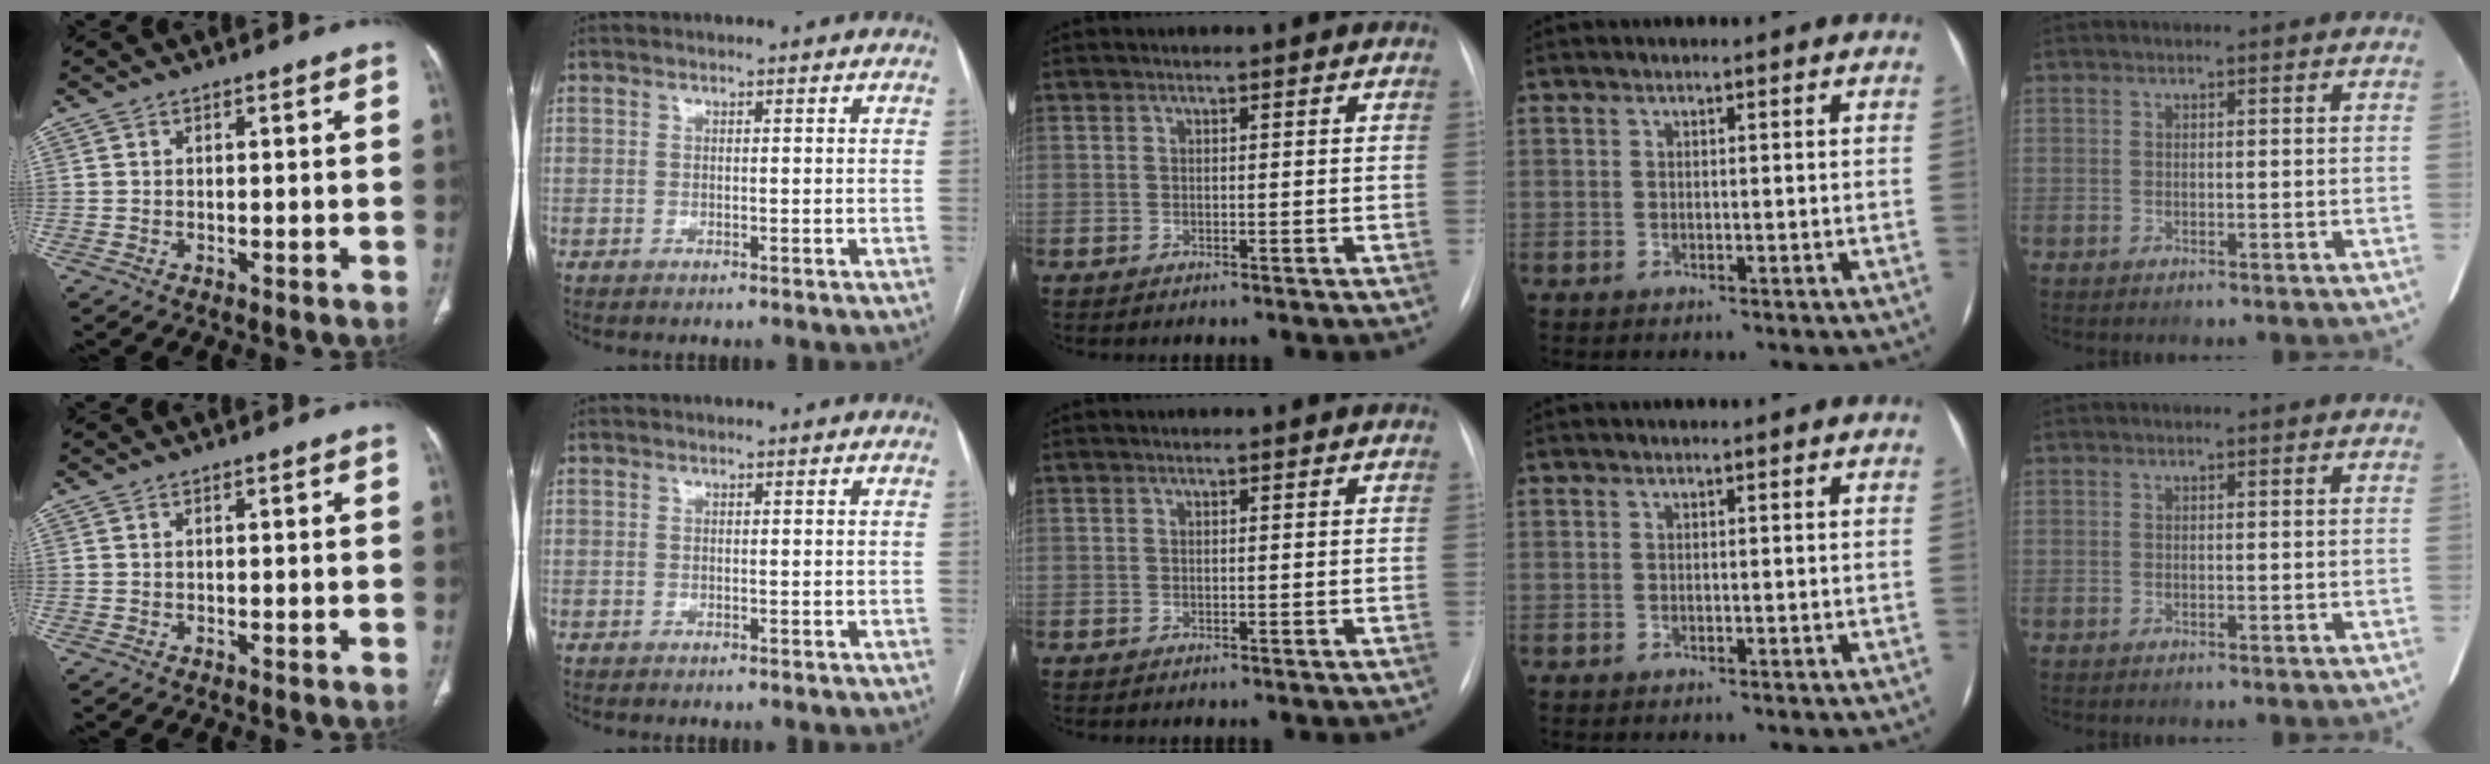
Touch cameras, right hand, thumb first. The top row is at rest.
{}